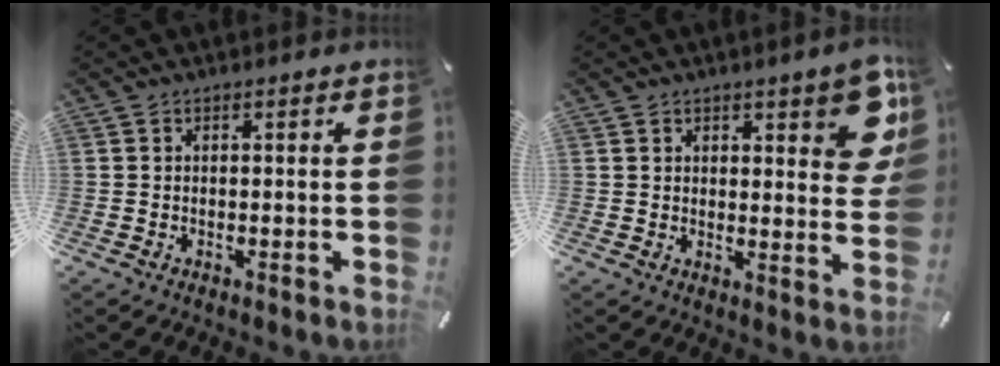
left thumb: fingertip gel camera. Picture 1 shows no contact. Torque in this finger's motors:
{"motor_torque": [0.39, -0.11, 0.31, 0.03, -0.02]}